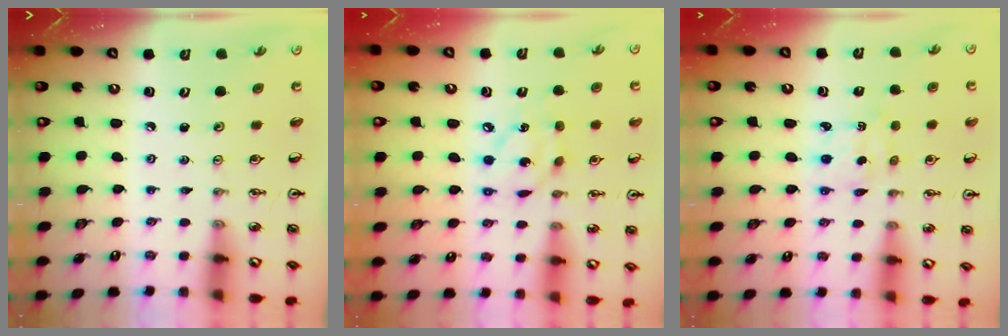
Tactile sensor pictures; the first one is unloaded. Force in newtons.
{"total": 10.1, "press": 10.1, "slide": 0.6}
{"total": 2.1, "press": 2.1, "slide": 0.4}